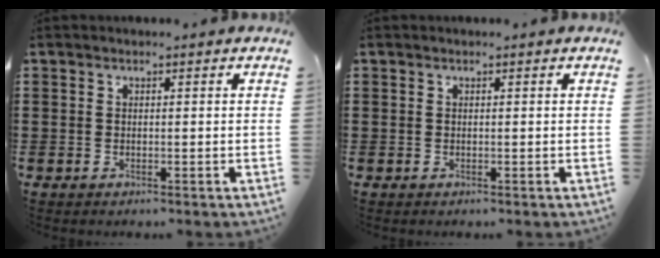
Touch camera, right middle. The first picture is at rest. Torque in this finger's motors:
{"motor_torque": [0.00, 0.00, 0.00, 0.00]}